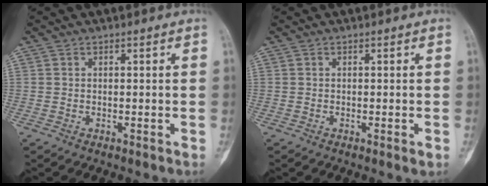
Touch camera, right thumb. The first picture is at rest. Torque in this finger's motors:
{"motor_torque": [0.24, 0.02, -0.02, -0.11, 0.03]}